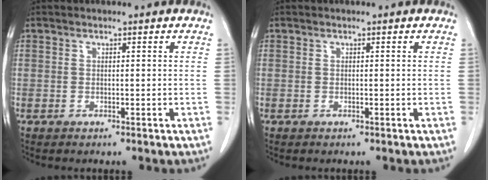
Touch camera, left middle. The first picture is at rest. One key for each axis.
{"total": 0.0}